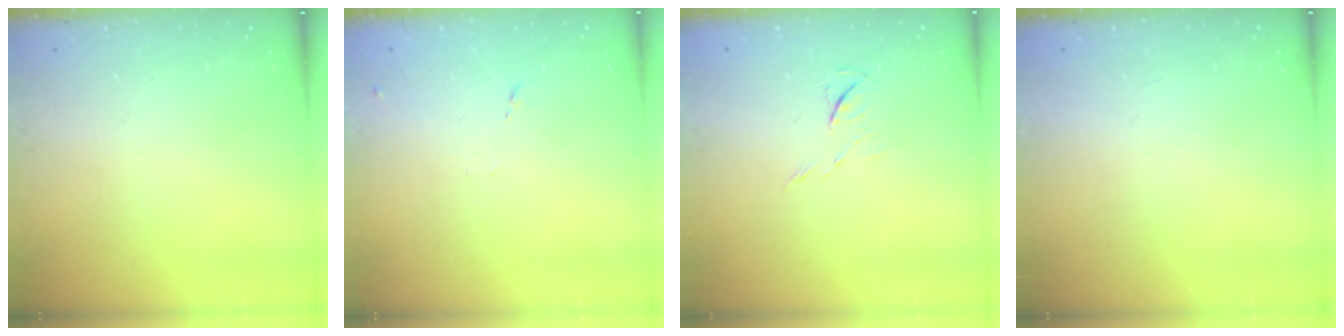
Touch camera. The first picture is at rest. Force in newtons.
{"total": 7.5, "press": 7.4, "slide": 0.6}
{"total": 4.9, "press": 4.9, "slide": 0.5}
{"total": 1.6, "press": 1.6, "slide": 0.1}